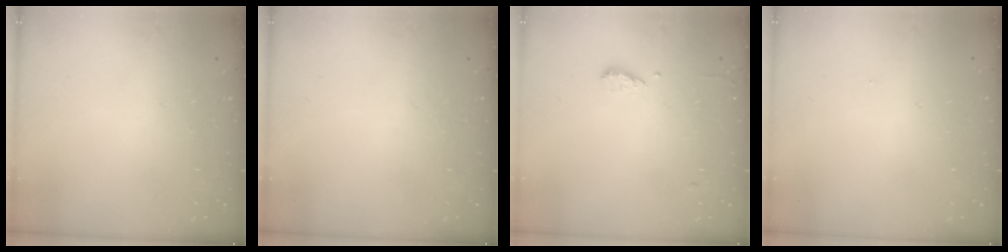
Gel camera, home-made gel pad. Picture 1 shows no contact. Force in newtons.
{"total": 0.0}
{"total": 6.1, "press": 6.0, "slide": 0.7}
{"total": 5.3, "press": 0.3, "slide": 5.2}